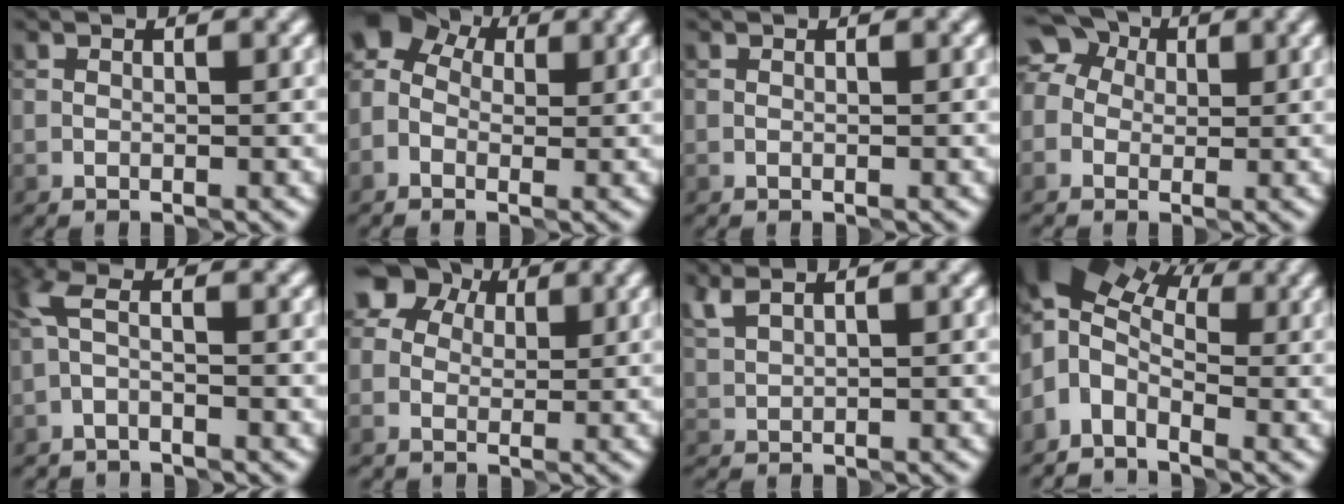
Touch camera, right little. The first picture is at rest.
{"total": 7.4, "force": [1.4, 5.5, 4.7], "torque": [-0.093, 0.040, -0.001]}
{"total": 0.0}
{"total": 6.7, "force": [1.5, 5.6, 3.3], "torque": [-0.061, 0.033, -0.012]}
{"total": 2.2, "force": [-1.0, 0.8, 1.7], "torque": [-0.045, 0.008, -0.028]}
{"total": 5.4, "force": [2.0, 4.6, 2.1], "torque": [-0.033, 0.028, 0.010]}
{"total": 1.6, "force": [1.4, 0.3, 0.7], "torque": [-0.015, 0.008, 0.038]}
{"total": 7.4, "force": [0.4, 4.7, 5.7], "torque": [-0.116, 0.010, -0.012]}